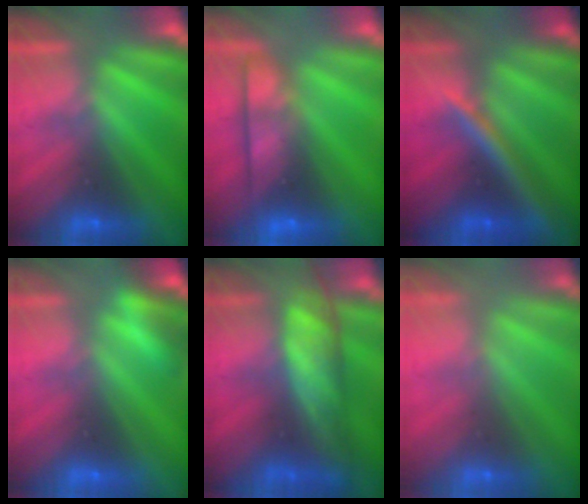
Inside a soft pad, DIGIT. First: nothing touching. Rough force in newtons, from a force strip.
{"total": 7.2}
{"total": 2.5}
{"total": 2.8}
{"total": 8.0}
{"total": 8.6}